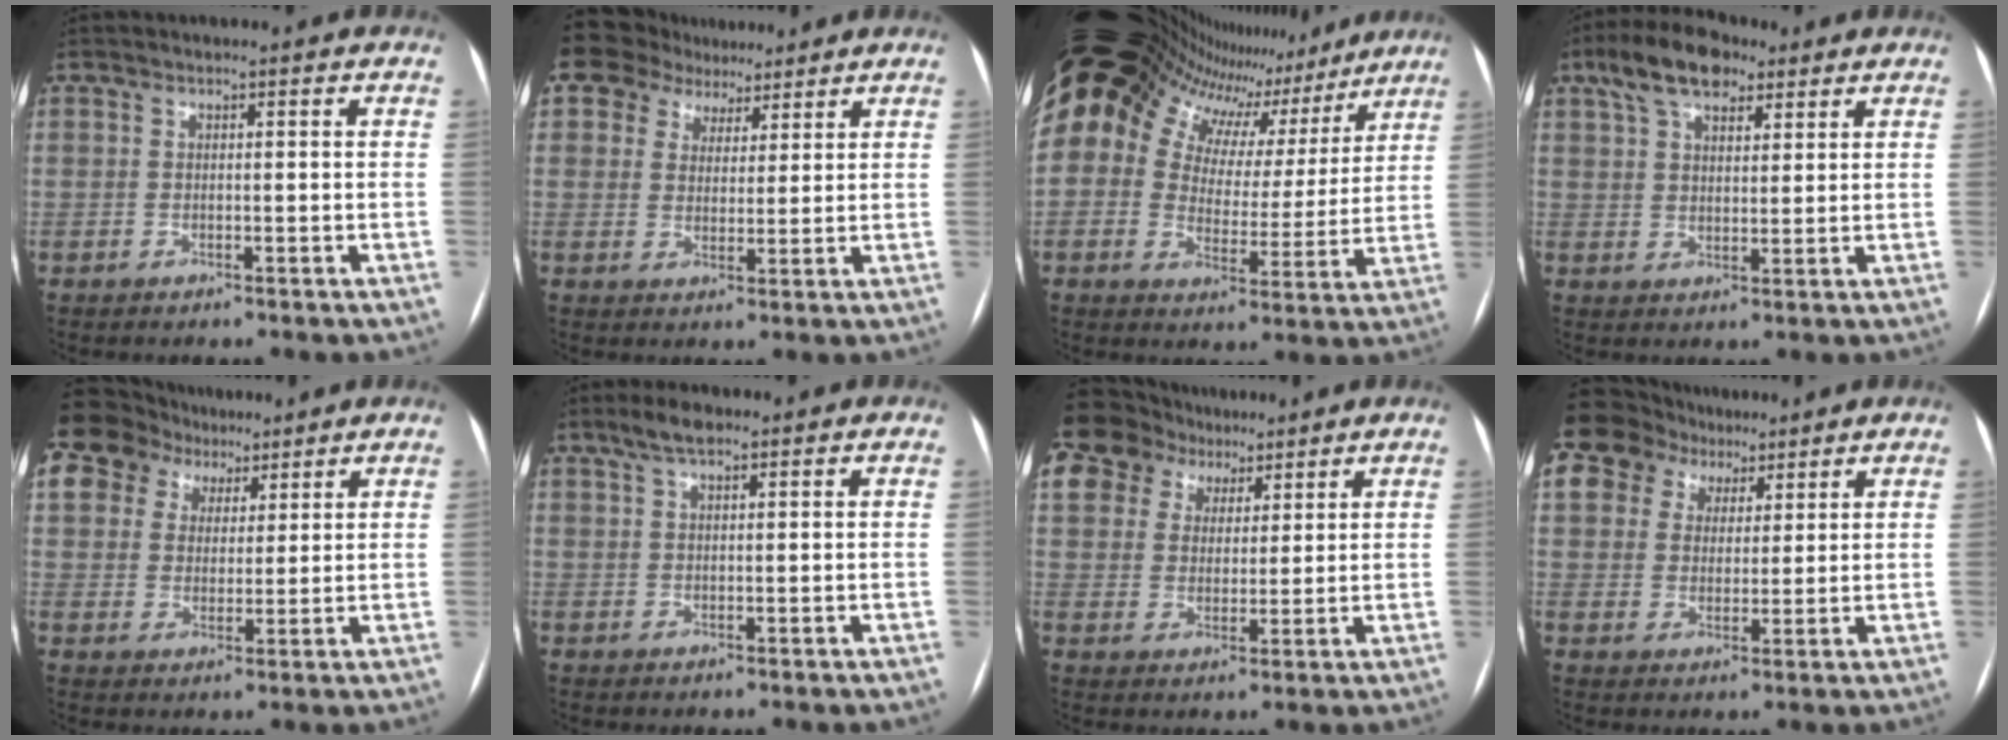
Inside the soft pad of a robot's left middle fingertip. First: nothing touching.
{"total": 5.3, "force": [4.6, 2.5, 0.1], "torque": [0.013, 0.011, 0.076]}
{"total": 23.2, "force": [17.6, 11.9, 9.2], "torque": [-0.199, 0.043, 0.252]}
{"total": 9.7, "force": [6.3, 4.2, 6.0], "torque": [-0.113, 0.028, 0.112]}
{"total": 11.9, "force": [7.7, 8.3, 3.6], "torque": [-0.096, 0.047, 0.145]}
{"total": 3.7, "force": [2.6, 1.0, 2.5], "torque": [-0.054, 0.015, 0.050]}
{"total": 12.5, "force": [8.5, 8.2, 3.9], "torque": [-0.100, 0.047, 0.159]}
{"total": 11.0, "force": [7.1, 7.8, 3.2], "torque": [-0.083, 0.044, 0.132]}